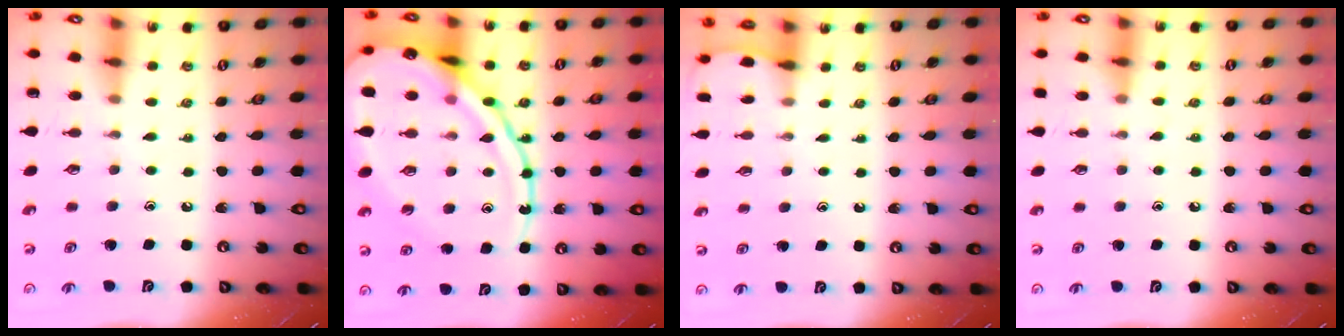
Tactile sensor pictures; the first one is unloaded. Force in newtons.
{"total": 21.7, "press": 21.6, "slide": 2.2}
{"total": 2.2, "press": 2.2, "slide": 0.2}
{"total": 5.0, "press": 5.0, "slide": 0.7}